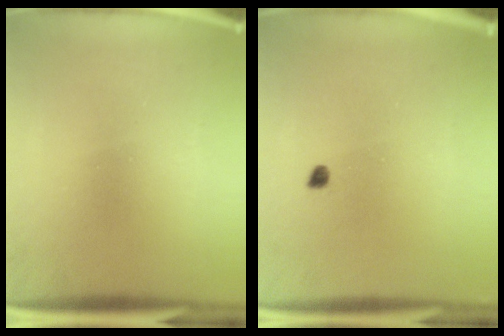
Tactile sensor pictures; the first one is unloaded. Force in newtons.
{"total": 1.0}